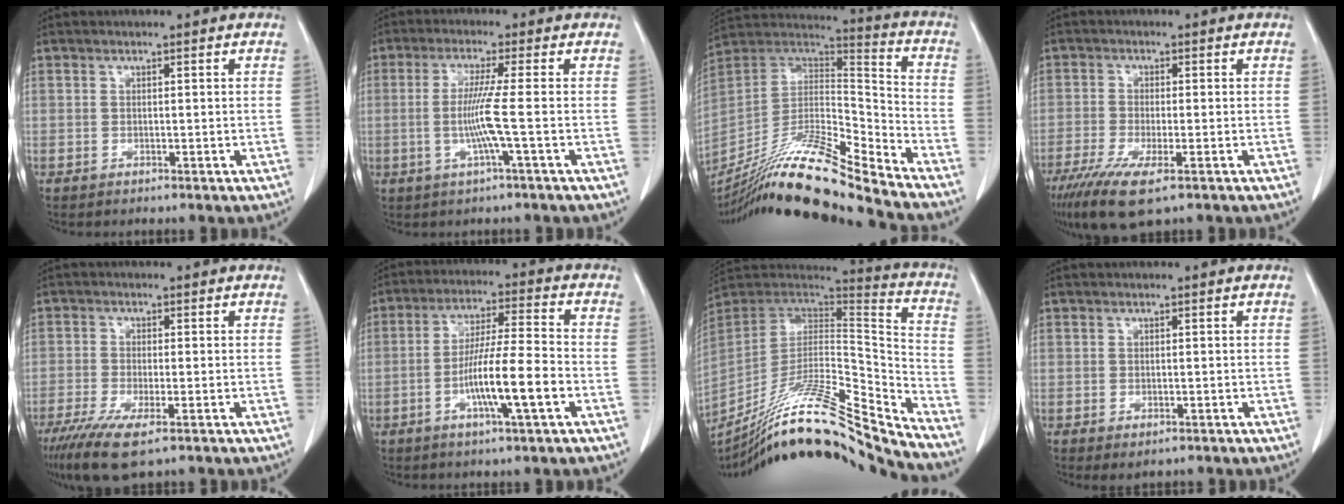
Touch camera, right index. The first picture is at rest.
{"total": 6.0, "force": [-1.0, -1.4, 5.8], "torque": [-0.118, -0.004, -0.020]}
{"total": 20.2, "force": [-17.2, -0.5, 10.6], "torque": [-0.210, 0.009, -0.317]}
{"total": 8.7, "force": [-5.3, 1.6, 6.7], "torque": [-0.122, -0.025, -0.089]}
{"total": 8.0, "force": [-5.0, 1.5, 6.1], "torque": [-0.111, -0.023, -0.082]}
{"total": 10.8, "force": [-3.6, 0.2, 10.2], "torque": [-0.187, -0.003, -0.065]}
{"total": 25.5, "force": [-22.9, -0.4, 11.2], "torque": [-0.174, -0.003, -0.374]}
{"total": 2.2, "force": [-1.3, 0.9, 1.4], "torque": [-0.019, -0.005, -0.011]}